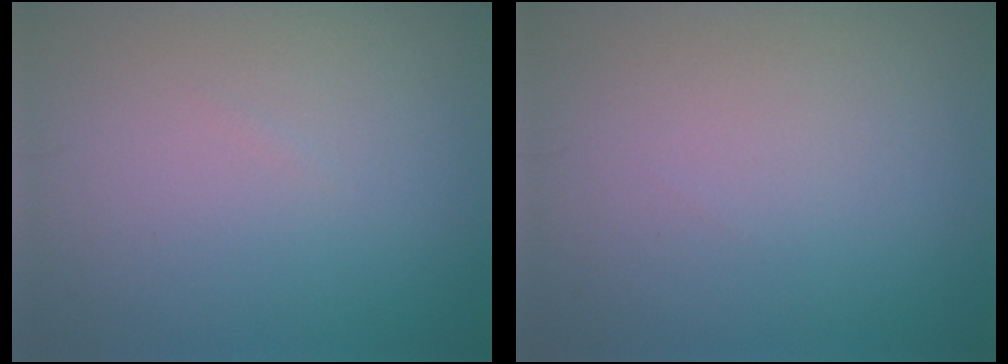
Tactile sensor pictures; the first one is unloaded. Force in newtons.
{"total": 0.0}